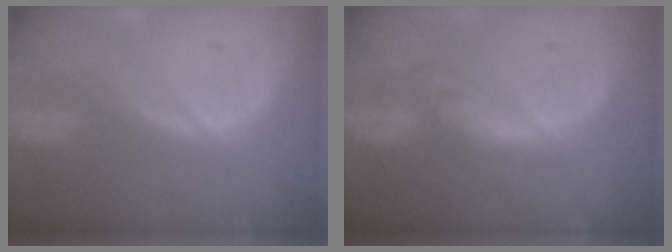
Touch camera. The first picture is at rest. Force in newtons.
{"total": 5.4, "press": 4.6, "slide": 2.8}